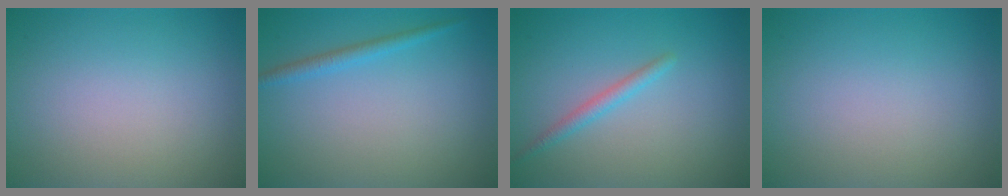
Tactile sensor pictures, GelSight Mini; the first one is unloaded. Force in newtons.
{"total": 1.5, "press": 1.5, "slide": 0.1}
{"total": 1.4, "press": 1.4, "slide": 0.1}
{"total": 0.0}